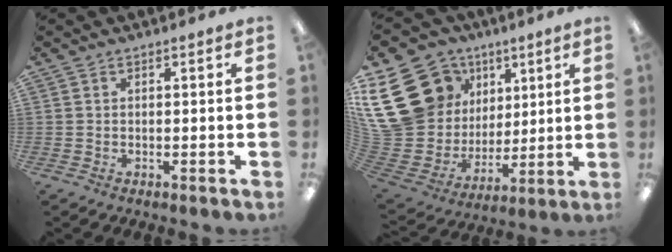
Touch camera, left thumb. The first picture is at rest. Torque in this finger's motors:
{"motor_torque": [1.31, 1.33, 1.48, -1.30, 0.59]}